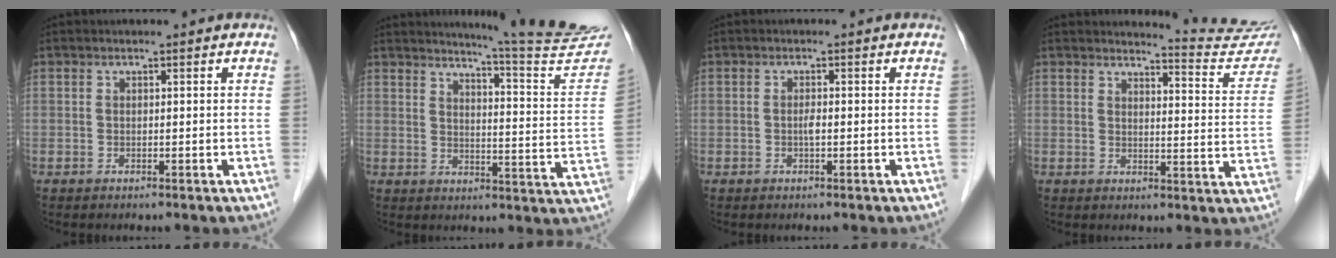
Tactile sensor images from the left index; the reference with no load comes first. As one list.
[{"total": 17.3, "force": [16.4, -1.3, 5.5], "torque": [-0.080, -0.109, 0.189]}, {"total": 1.1, "force": [-0.3, 0.1, 1.0], "torque": [-0.020, 0.000, -0.006]}, {"total": 10.6, "force": [10.6, -0.3, -0.1], "torque": [0.007, -0.081, 0.104]}]